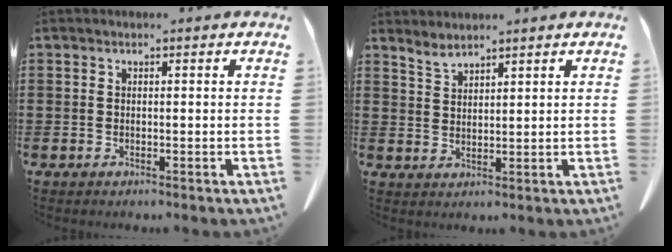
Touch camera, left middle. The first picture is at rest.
{"total": 2.2, "force": [2.2, 0.1, 0.4], "torque": [-0.015, -0.006, 0.043]}